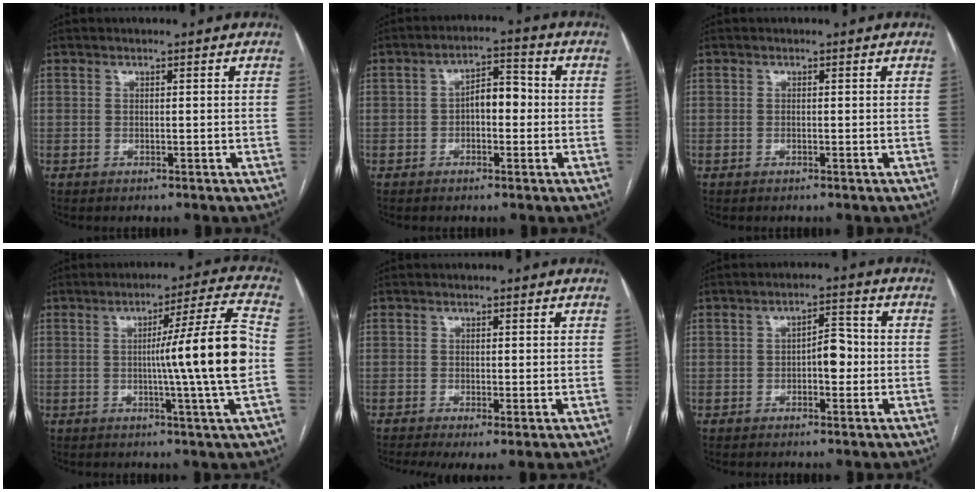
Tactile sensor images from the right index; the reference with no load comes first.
{"total": 5.0, "force": [-0.4, 2.4, 4.4], "torque": [-0.070, 0.022, -0.010]}
{"total": 0.0}
{"total": 12.7, "force": [-0.8, -2.4, 12.5], "torque": [-0.187, -0.004, -0.012]}
{"total": 3.8, "force": [-1.6, 1.2, 3.2], "torque": [-0.055, -0.015, -0.027]}
{"total": 3.9, "force": [-0.6, 1.7, 3.4], "torque": [-0.046, 0.012, -0.010]}